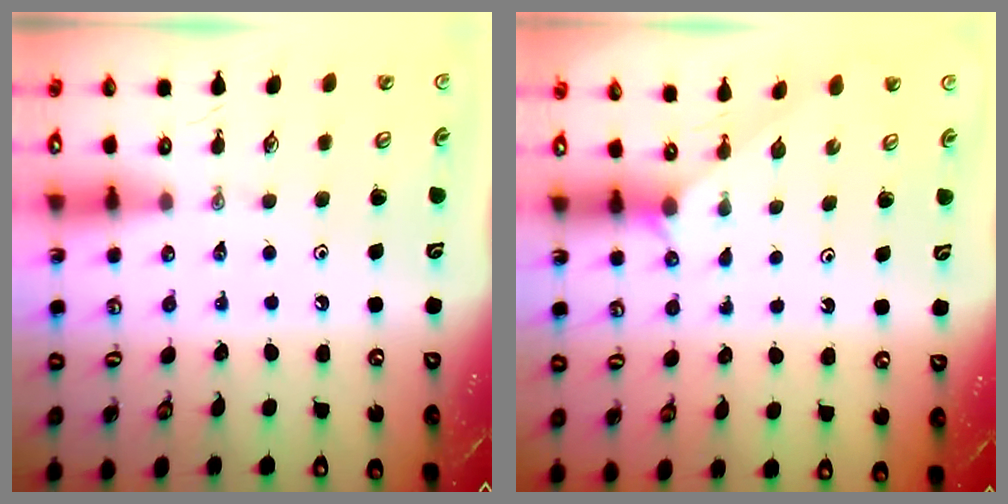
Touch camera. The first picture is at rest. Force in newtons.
{"total": 2.5, "press": 2.5, "slide": 0.2}